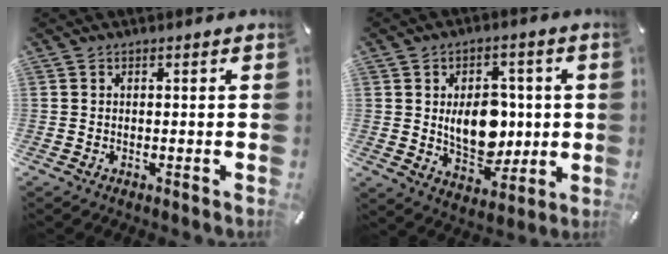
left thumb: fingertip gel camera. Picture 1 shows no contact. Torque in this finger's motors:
{"motor_torque": [0.56, 0.58, 0.65, -0.03, 0.32]}